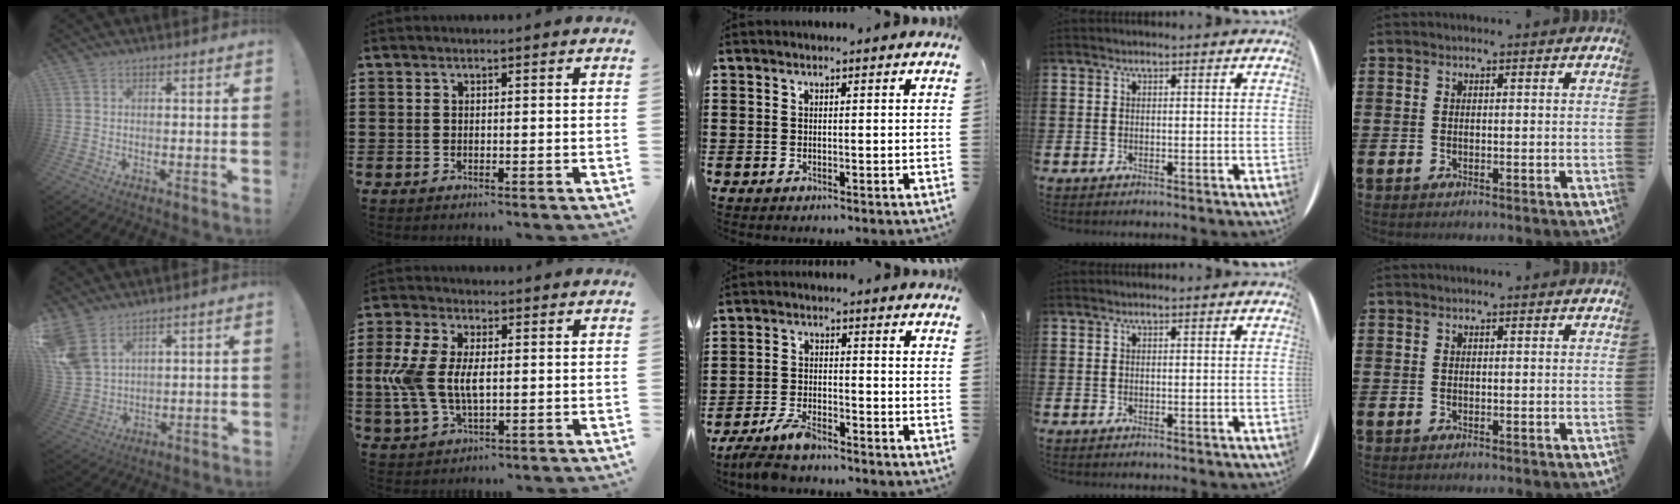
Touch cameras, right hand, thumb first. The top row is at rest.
{"thumb": {"total": 9.8, "force": [6.2, 5.7, 5.0], "torque": [-0.113, -0.029, 0.127]}, "index": {"total": 8.8, "force": [0.4, 4.9, 7.4], "torque": [-0.186, -0.001, -0.004]}, "middle": {"total": 4.7, "force": [-4.1, 1.0, 2.1], "torque": [-0.055, -0.005, -0.085]}}